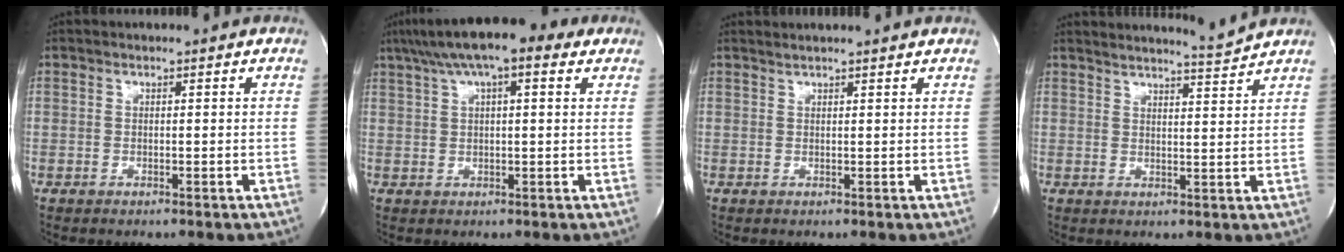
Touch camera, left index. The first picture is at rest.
{"total": 11.1, "force": [6.7, 2.9, 8.4], "torque": [-0.147, 0.036, 0.103]}
{"total": 3.4, "force": [3.2, -0.4, 1.1], "torque": [-0.019, 0.012, 0.037]}
{"total": 4.9, "force": [4.6, -1.7, 0.1], "torque": [-0.012, -0.028, 0.064]}